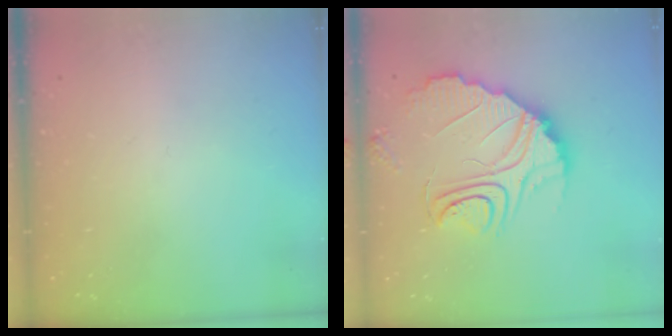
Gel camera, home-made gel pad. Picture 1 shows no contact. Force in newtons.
{"total": 12.4, "press": 12.4, "slide": 1.1}